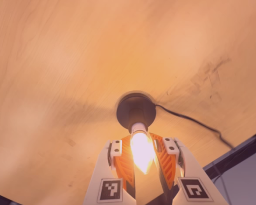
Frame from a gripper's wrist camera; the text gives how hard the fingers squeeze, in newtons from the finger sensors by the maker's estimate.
{"total": 14.7, "left": 13.4, "right": 15.9}